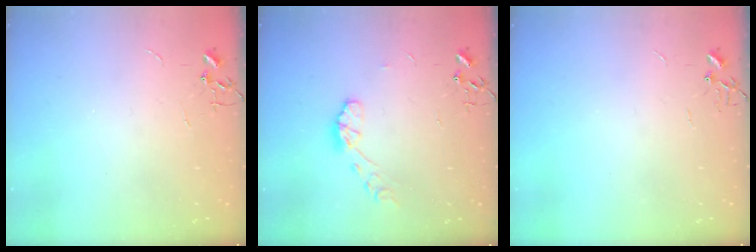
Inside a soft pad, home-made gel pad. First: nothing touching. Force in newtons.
{"total": 7.0, "press": 7.0, "slide": 0.5}
{"total": 0.0}